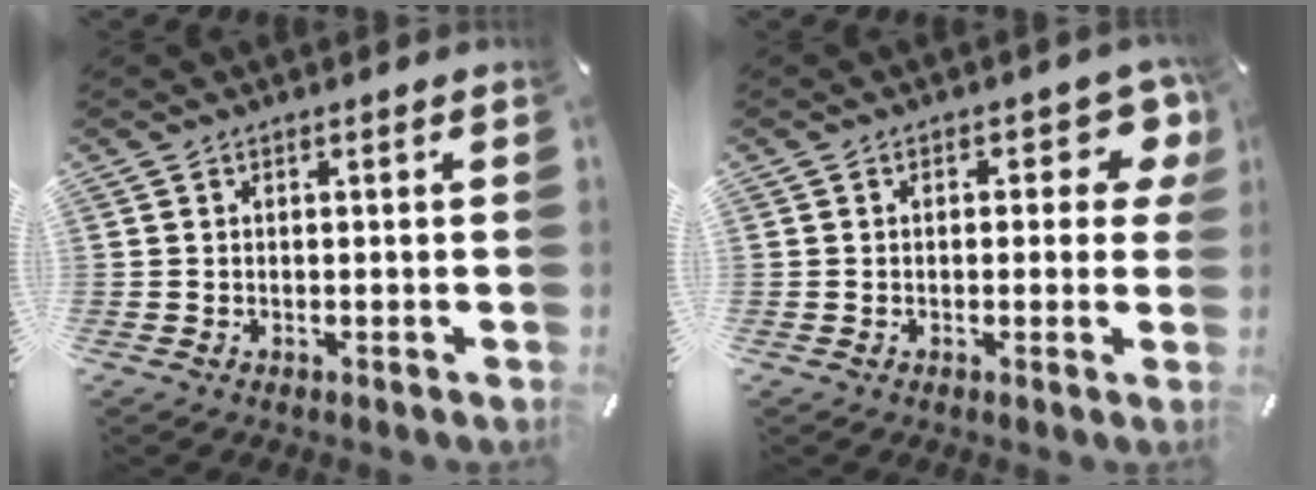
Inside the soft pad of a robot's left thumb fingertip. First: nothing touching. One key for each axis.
{"total": 7.6, "fx": 2.3, "fy": 4.2, "fz": 5.9, "tx": -0.058, "ty": -0.006, "tz": 0.032}